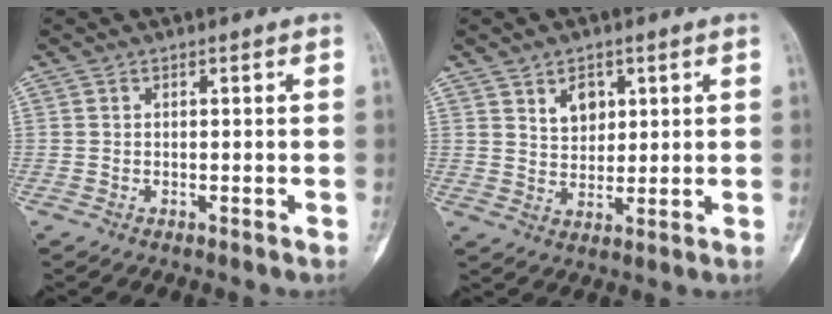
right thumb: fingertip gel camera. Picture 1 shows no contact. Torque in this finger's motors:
{"motor_torque": [0.00, 0.01, 0.08, -0.08, 0.03]}